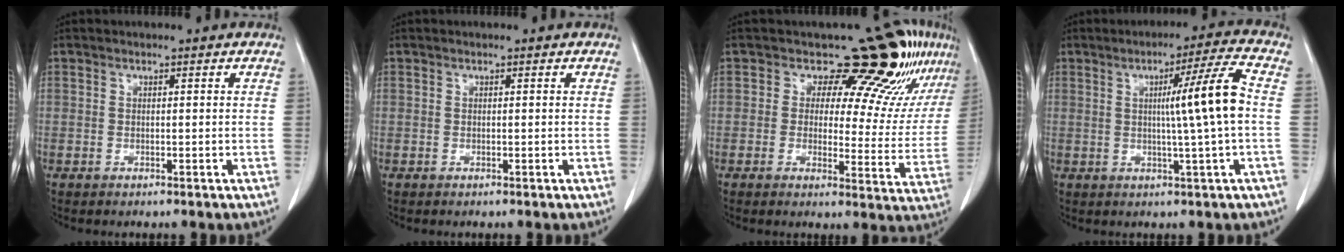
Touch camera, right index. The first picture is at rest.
{"total": 0.0}
{"total": 14.3, "force": [10.2, 5.5, 8.4], "torque": [-0.075, -0.023, 0.105]}
{"total": 9.0, "force": [0.7, -1.9, 8.8], "torque": [-0.132, -0.001, 0.013]}